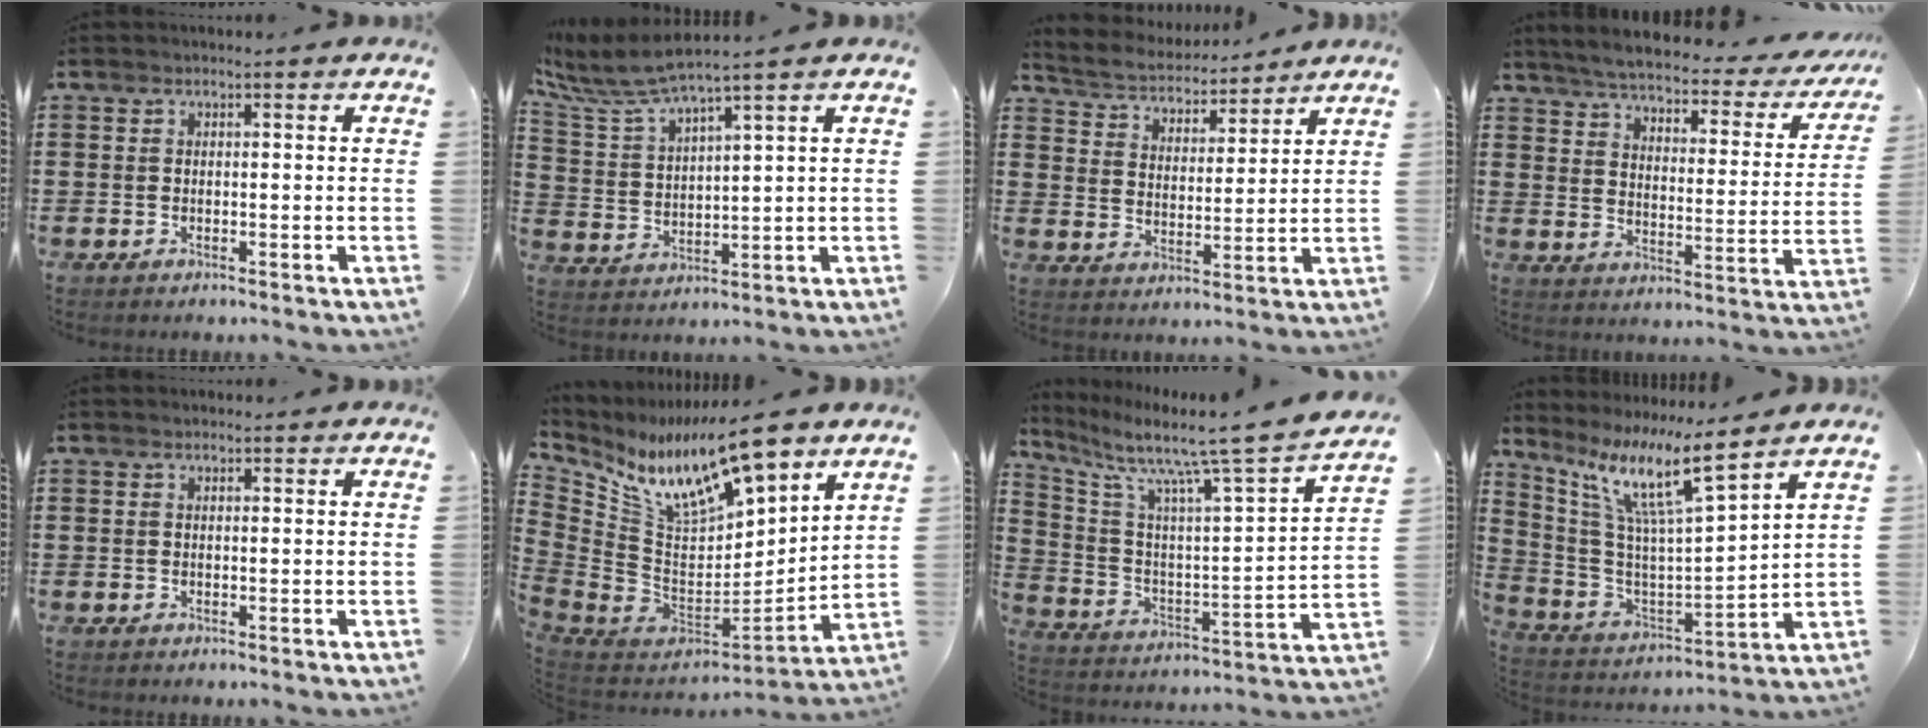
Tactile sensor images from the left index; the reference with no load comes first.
{"total": 5.6, "force": [5.0, -0.1, 2.6], "torque": [-0.084, -0.034, 0.078]}
{"total": 4.2, "force": [4.1, 0.5, 0.2], "torque": [-0.029, -0.030, 0.067]}
{"total": 3.9, "force": [3.6, -0.1, 1.6], "torque": [-0.051, -0.029, 0.053]}
{"total": 0.6, "force": [0.5, 0.3, 0.2], "torque": [-0.005, 0.001, 0.011]}
{"total": 14.0, "force": [9.7, 4.3, 9.1], "torque": [-0.193, -0.076, 0.164]}
{"total": 10.2, "force": [8.2, 0.2, 6.0], "torque": [-0.137, -0.068, 0.119]}
{"total": 11.9, "force": [8.2, 0.7, 8.6], "torque": [-0.193, -0.050, 0.132]}